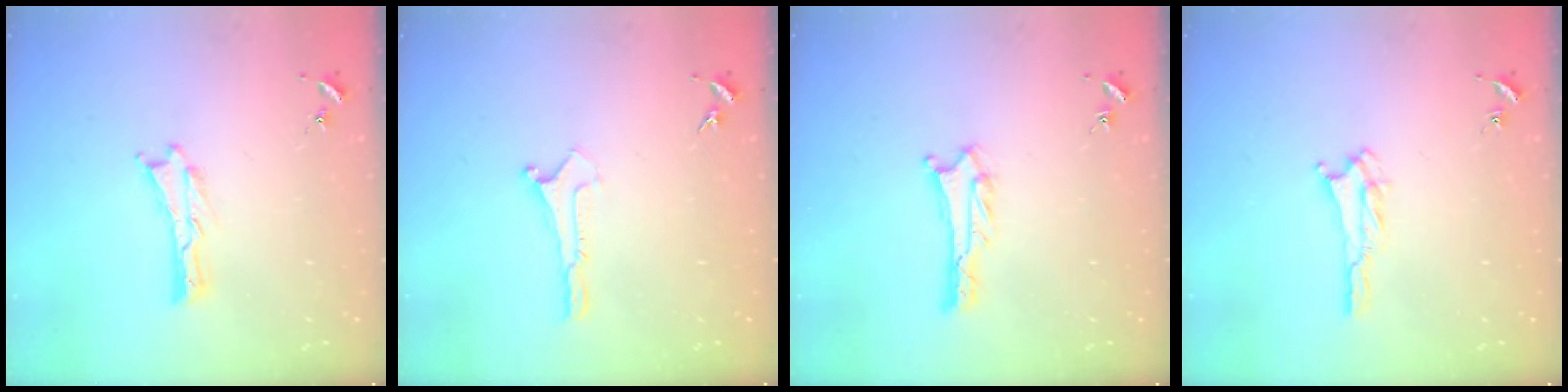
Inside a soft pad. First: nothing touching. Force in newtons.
{"total": 0.0}
{"total": 1.9, "press": 1.9, "slide": 0.2}
{"total": 1.8, "press": 1.8, "slide": 0.2}